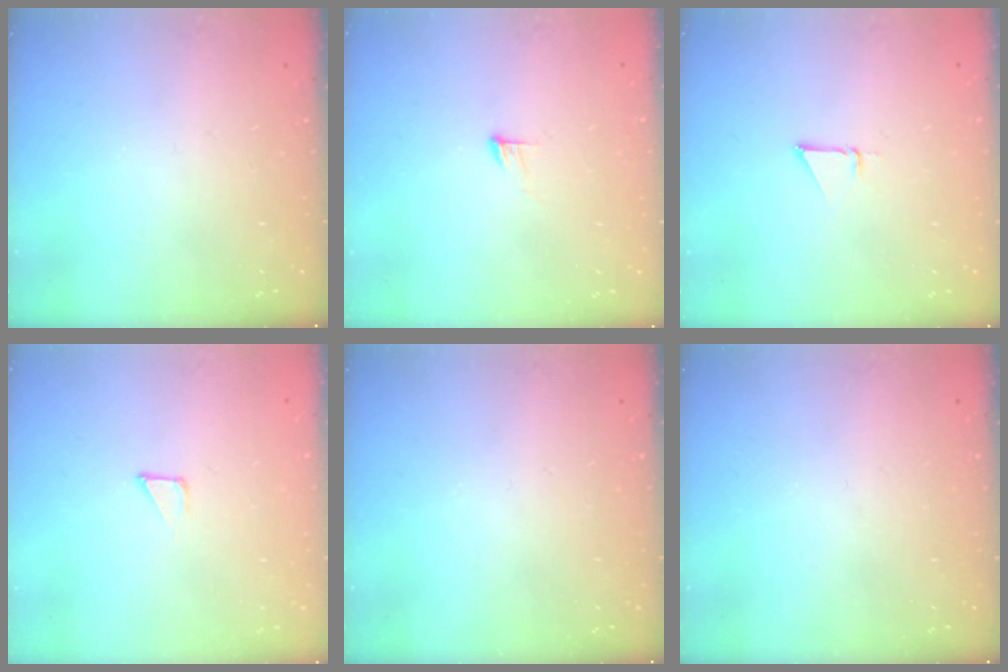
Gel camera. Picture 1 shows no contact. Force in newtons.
{"total": 4.0, "press": 4.0, "slide": 0.3}
{"total": 2.5, "press": 2.5, "slide": 0.1}
{"total": 1.6, "press": 1.6, "slide": 0.1}
{"total": 0.0}
{"total": 0.0}